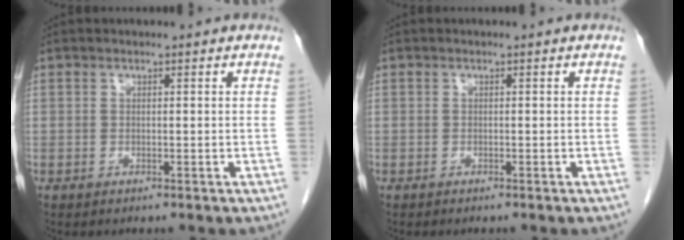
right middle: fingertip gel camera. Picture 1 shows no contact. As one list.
[{"total": 0.0}]